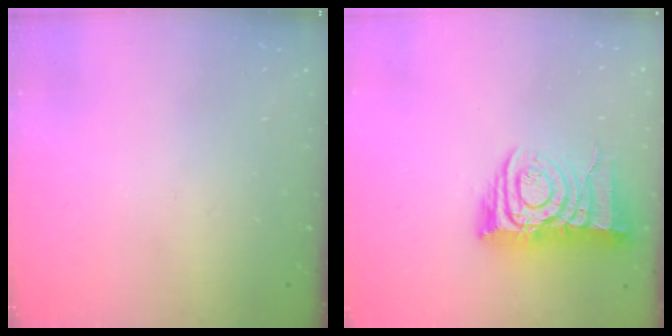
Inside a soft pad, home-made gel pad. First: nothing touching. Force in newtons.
{"total": 10.3, "press": 10.2, "slide": 1.1}